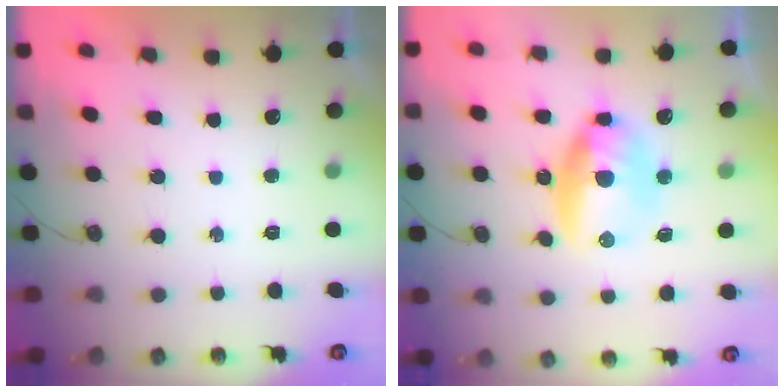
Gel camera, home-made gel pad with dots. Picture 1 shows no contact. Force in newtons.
{"total": 16.6, "press": 13.8, "slide": 9.3}